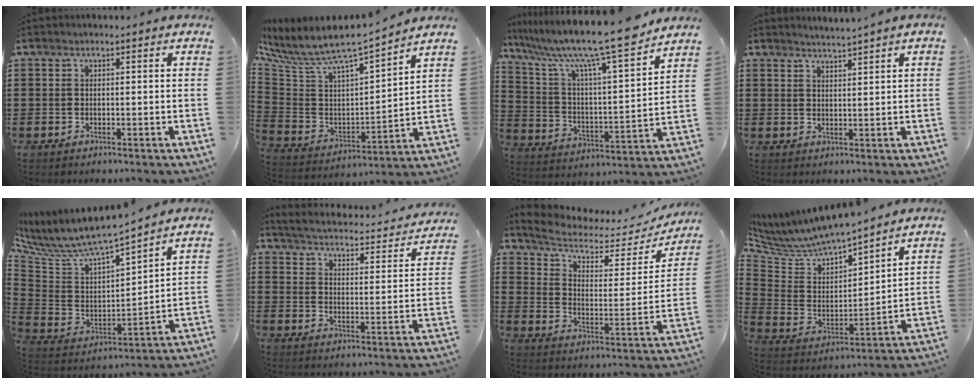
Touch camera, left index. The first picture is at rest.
{"total": 6.5, "force": [5.5, 1.4, 3.1], "torque": [-0.091, -0.051, 0.085]}
{"total": 12.3, "force": [10.3, 0.3, 6.9], "torque": [-0.162, -0.069, 0.165]}
{"total": 2.0, "force": [1.9, -0.5, 0.1], "torque": [-0.006, -0.004, 0.037]}
{"total": 6.6, "force": [6.0, 1.2, 2.4], "torque": [-0.081, -0.052, 0.097]}
{"total": 2.8, "force": [2.7, -0.2, 0.6], "torque": [-0.033, -0.027, 0.036]}
{"total": 5.2, "force": [4.1, 2.0, 2.6], "torque": [-0.075, -0.028, 0.066]}
{"total": 6.5, "force": [6.2, 1.4, 1.3], "torque": [-0.065, -0.051, 0.102]}